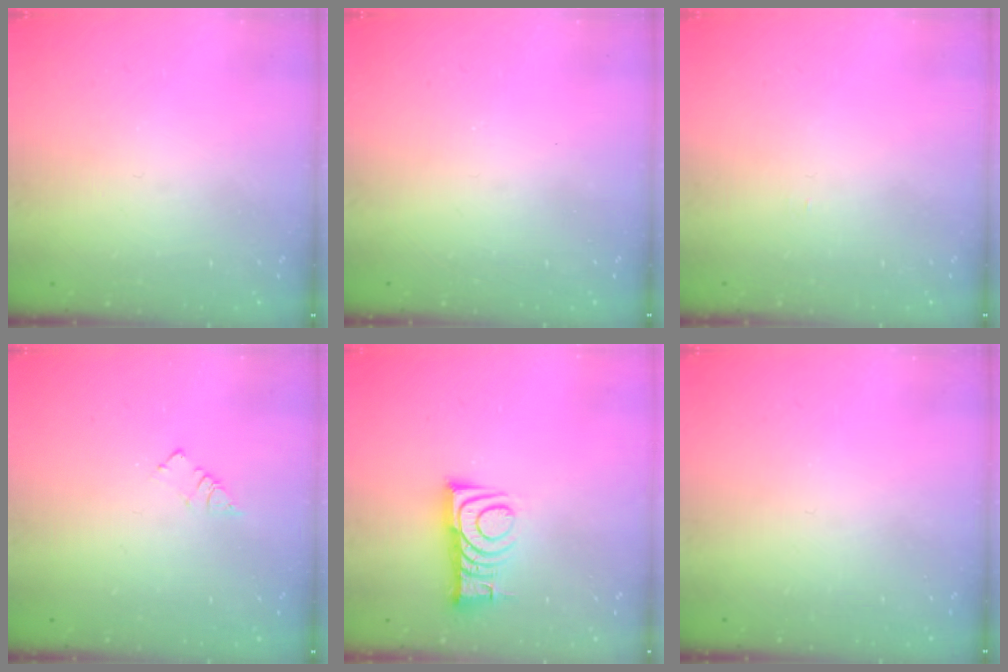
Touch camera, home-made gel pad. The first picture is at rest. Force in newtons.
{"total": 2.5, "press": 2.4, "slide": 0.4}
{"total": 3.5, "press": 3.5, "slide": 0.4}
{"total": 2.6, "press": 2.6, "slide": 0.3}
{"total": 10.1, "press": 10.1, "slide": 0.3}
{"total": 0.0}